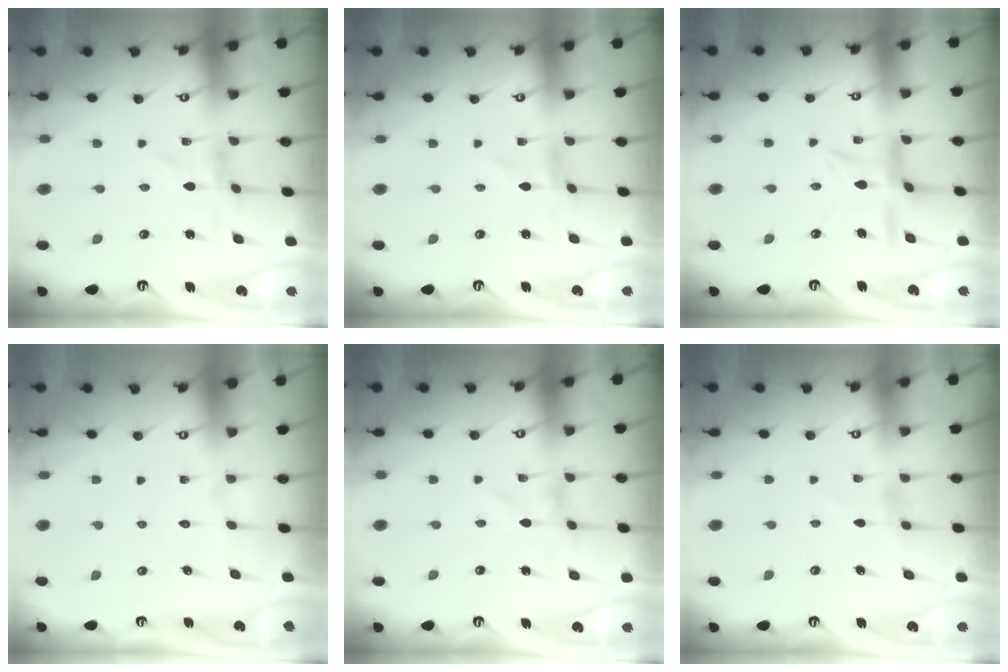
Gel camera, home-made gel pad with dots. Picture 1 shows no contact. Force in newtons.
{"total": 0.0}
{"total": 9.4, "press": 9.4, "slide": 0.9}
{"total": 1.6, "press": 1.6, "slide": 0.2}
{"total": 0.0}
{"total": 1.2, "press": 1.1, "slide": 0.3}